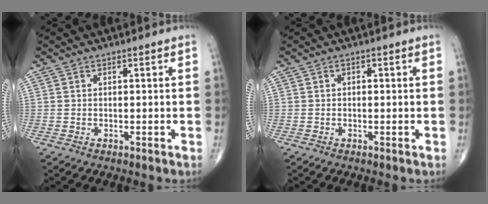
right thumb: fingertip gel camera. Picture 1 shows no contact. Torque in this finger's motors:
{"motor_torque": [-0.10, 0.13, -0.09, -0.11, 0.03]}